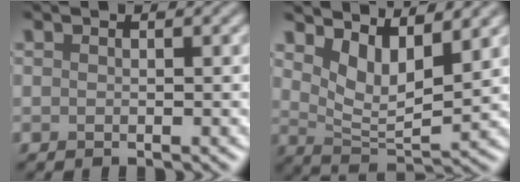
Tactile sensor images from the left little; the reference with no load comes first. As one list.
[{"total": 5.0, "force": [2.7, 2.2, 3.7], "torque": [-0.075, -0.017, 0.050]}]